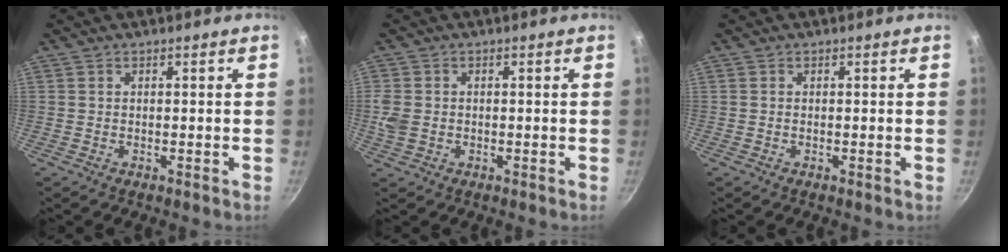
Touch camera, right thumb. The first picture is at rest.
{"total": 3.7, "force": [-0.2, 3.0, 2.2], "torque": [-0.045, -0.001, -0.003]}
{"total": 0.0}